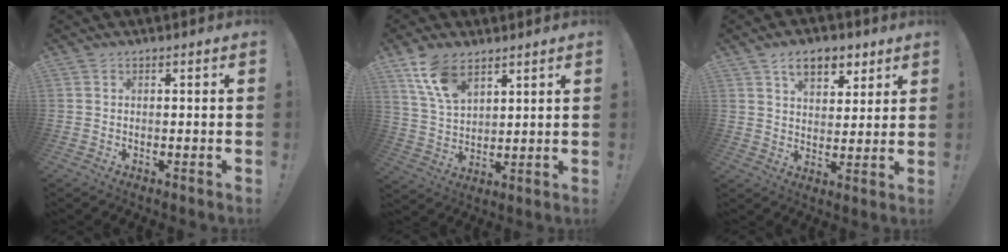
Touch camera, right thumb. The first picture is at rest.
{"total": 10.8, "force": [7.1, 5.6, 6.0], "torque": [-0.112, -0.030, 0.137]}
{"total": 9.6, "force": [5.5, 5.9, 5.3], "torque": [-0.068, -0.021, 0.100]}